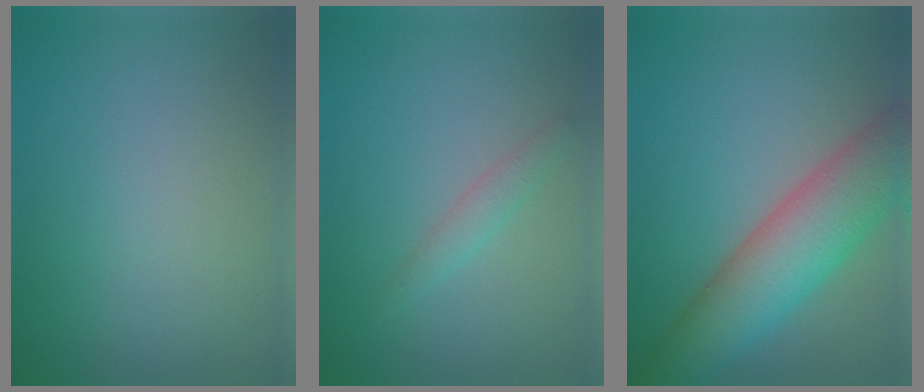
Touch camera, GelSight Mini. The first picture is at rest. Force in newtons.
{"total": 1.4, "press": 1.4, "slide": 0.0}
{"total": 8.7, "press": 8.7, "slide": 0.5}